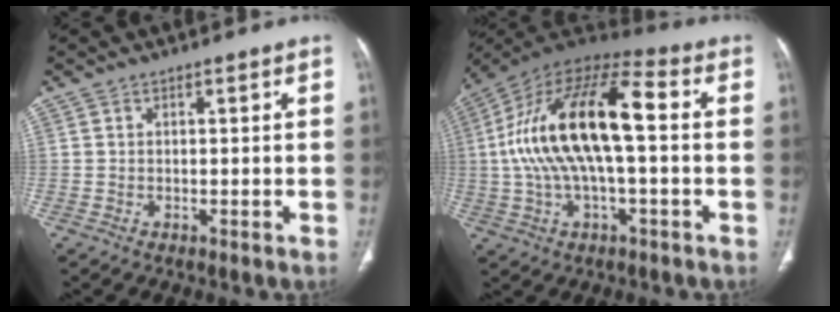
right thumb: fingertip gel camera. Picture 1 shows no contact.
{"total": 21.3, "force": [0.9, 8.8, 19.4], "torque": [-0.372, 0.044, 0.006]}